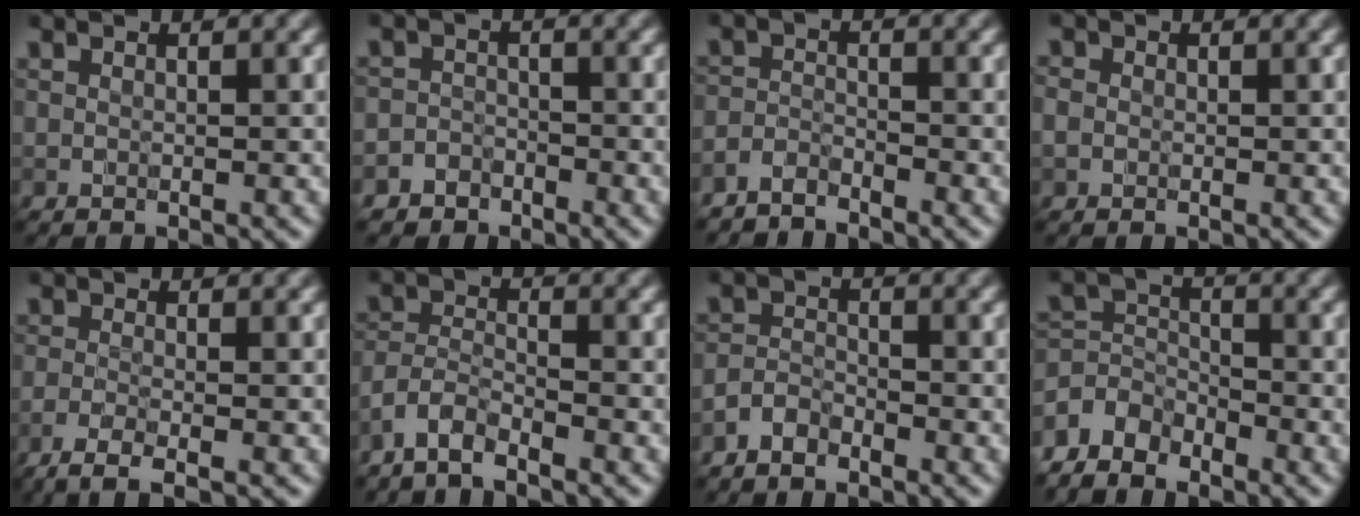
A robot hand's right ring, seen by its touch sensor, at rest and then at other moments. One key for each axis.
{"total": 2.1, "fx": -1.6, "fy": 1.4, "fz": -0.3, "tx": 0.028, "ty": 0.007, "tz": -0.036}
{"total": 2.3, "fx": -2.2, "fy": 0.4, "fz": 0.1, "tx": -0.001, "ty": 0.000, "tz": -0.053}
{"total": 1.3, "fx": -0.1, "fy": 1.1, "fz": 0.6, "tx": -0.005, "ty": 0.001, "tz": -0.008}
{"total": 2.7, "fx": -1.6, "fy": 0.5, "fz": 2.1, "tx": -0.040, "ty": -0.007, "tz": -0.041}
{"total": 2.7, "fx": -2.5, "fy": 0.4, "fz": 1.0, "tx": -0.023, "ty": 0.004, "tz": -0.060}
{"total": 1.8, "fx": -1.6, "fy": 0.7, "fz": 0.5, "tx": -0.005, "ty": 0.007, "tz": -0.036}
{"total": 3.8, "fx": -3.3, "fy": 1.8, "fz": 0.7, "tx": -0.012, "ty": 0.003, "tz": -0.074}